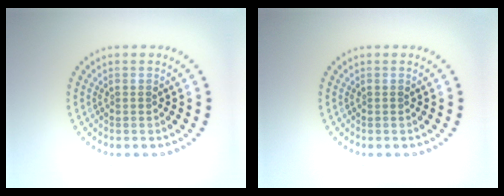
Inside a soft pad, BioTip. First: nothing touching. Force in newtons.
{"total": 0.0}